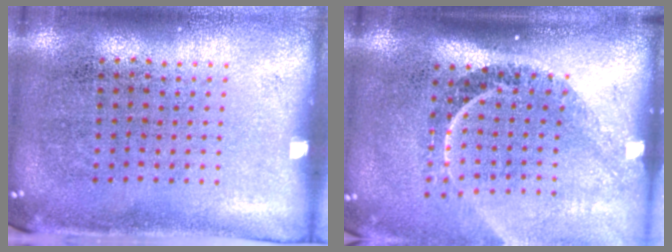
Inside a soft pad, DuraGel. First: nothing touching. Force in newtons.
{"total": 2.3, "press": 1.6, "slide": 1.6}